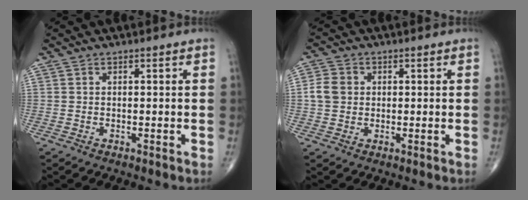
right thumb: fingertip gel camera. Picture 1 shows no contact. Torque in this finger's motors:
{"motor_torque": [-0.18, 0.22, 0.08, -0.12, 0.08]}